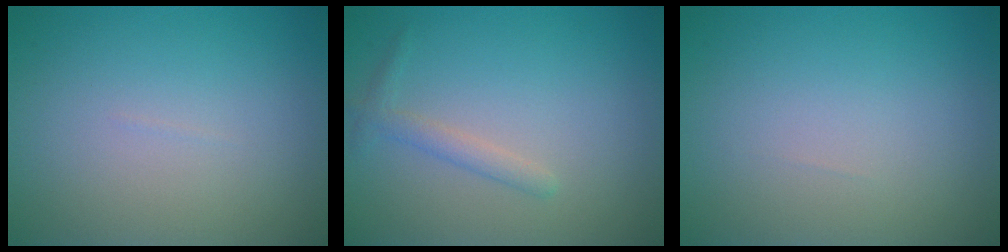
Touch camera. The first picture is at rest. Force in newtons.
{"total": 1.5, "press": 1.5, "slide": 0.1}
{"total": 0.0}